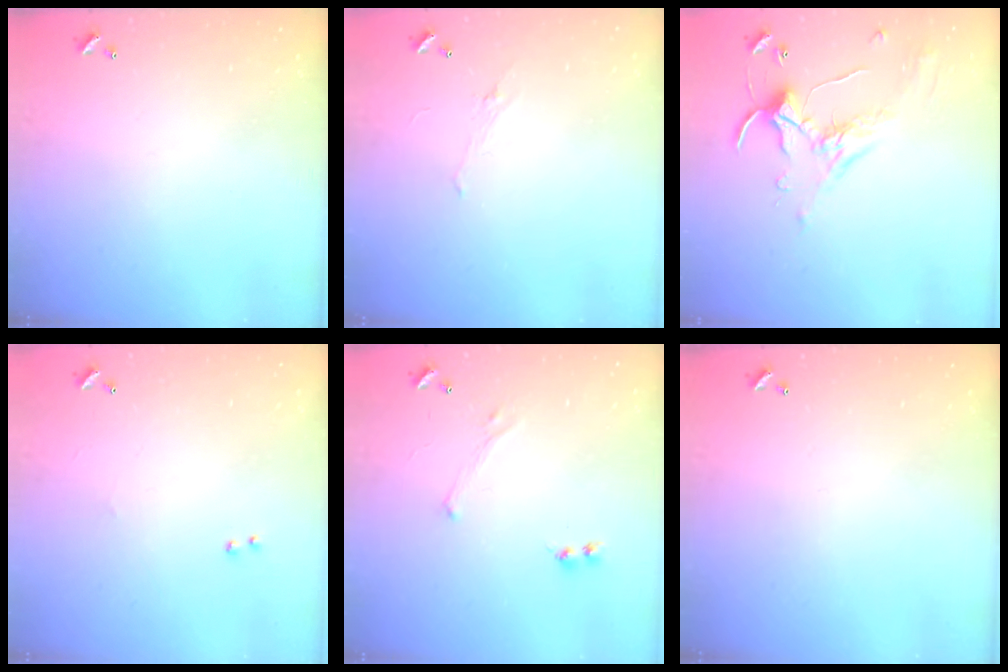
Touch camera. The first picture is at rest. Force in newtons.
{"total": 0.9, "press": 0.5, "slide": 0.7}
{"total": 1.2, "press": 0.6, "slide": 1.1}
{"total": 2.3, "press": 2.2, "slide": 0.8}
{"total": 0.0}
{"total": 0.0}